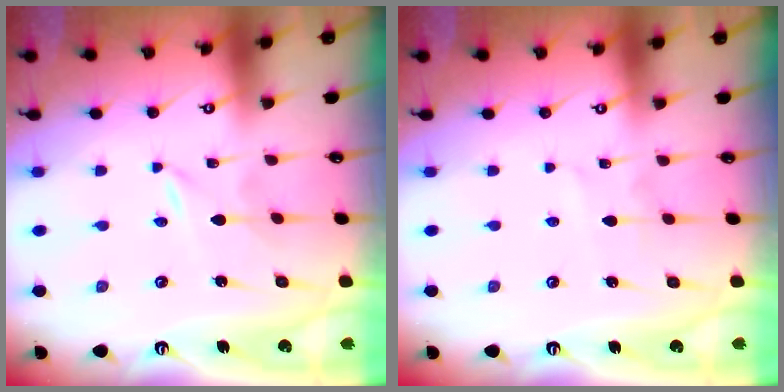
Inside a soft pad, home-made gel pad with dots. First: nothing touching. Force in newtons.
{"total": 2.7, "press": 2.7, "slide": 0.3}